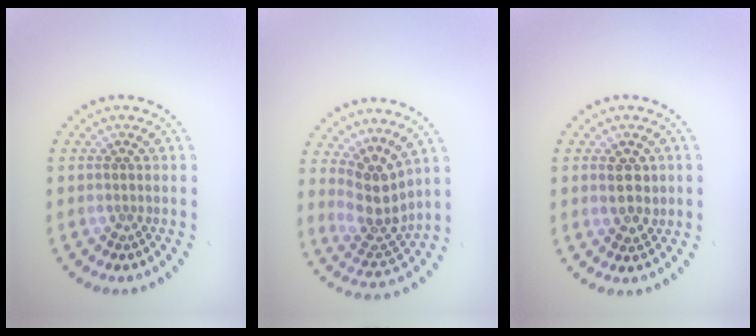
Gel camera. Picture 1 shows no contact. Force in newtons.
{"total": 3.8, "press": 3.2, "slide": 2.1}
{"total": 2.6, "press": 2.5, "slide": 0.6}